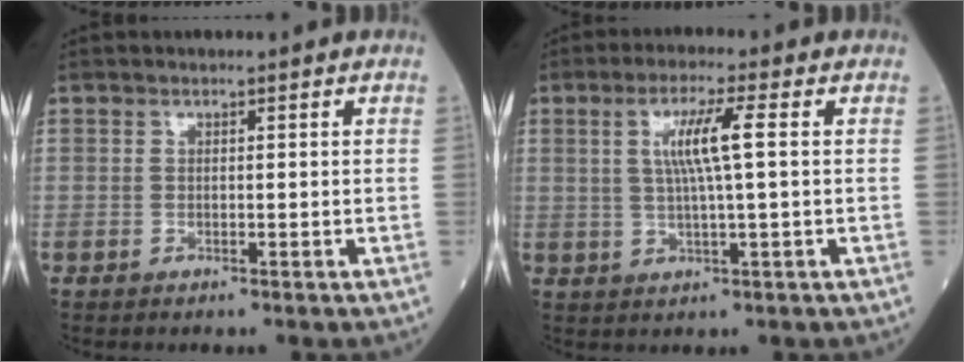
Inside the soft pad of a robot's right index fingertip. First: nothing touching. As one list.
[{"total": 6.5, "force": [1.4, -0.1, 6.3], "torque": [-0.119, 0.004, 0.027]}]